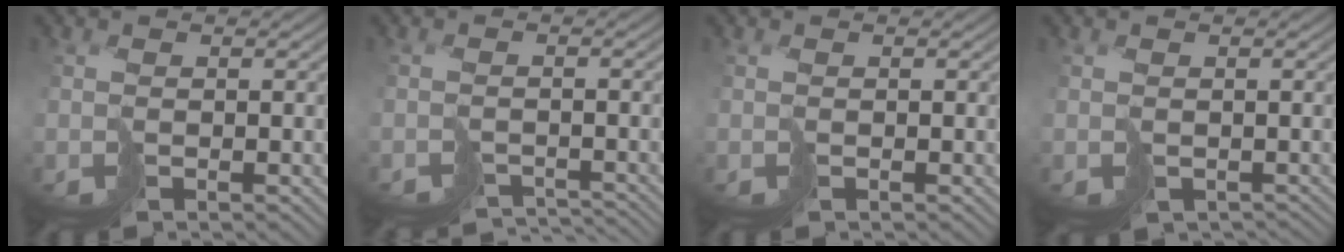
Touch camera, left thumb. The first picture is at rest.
{"total": 4.5, "force": [-4.4, 0.7, 0.7], "torque": [-0.008, -0.009, -0.065]}
{"total": 0.0}
{"total": 1.8, "force": [-0.9, 1.4, 0.7], "torque": [-0.009, -0.010, -0.009]}